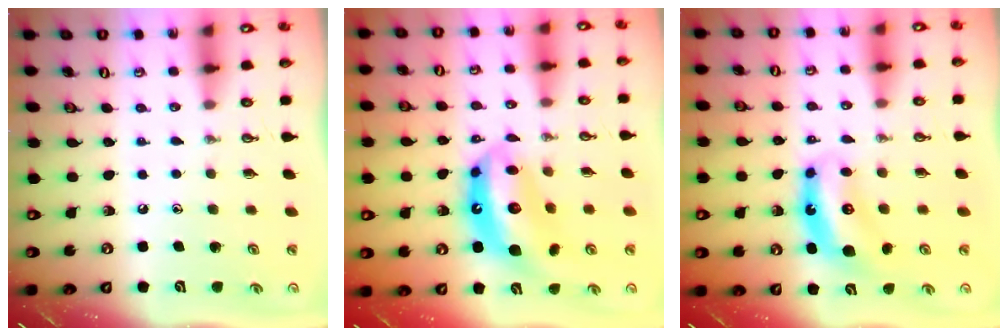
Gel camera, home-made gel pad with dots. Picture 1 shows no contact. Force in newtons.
{"total": 14.3, "press": 14.2, "slide": 1.7}
{"total": 6.8, "press": 6.8, "slide": 0.2}